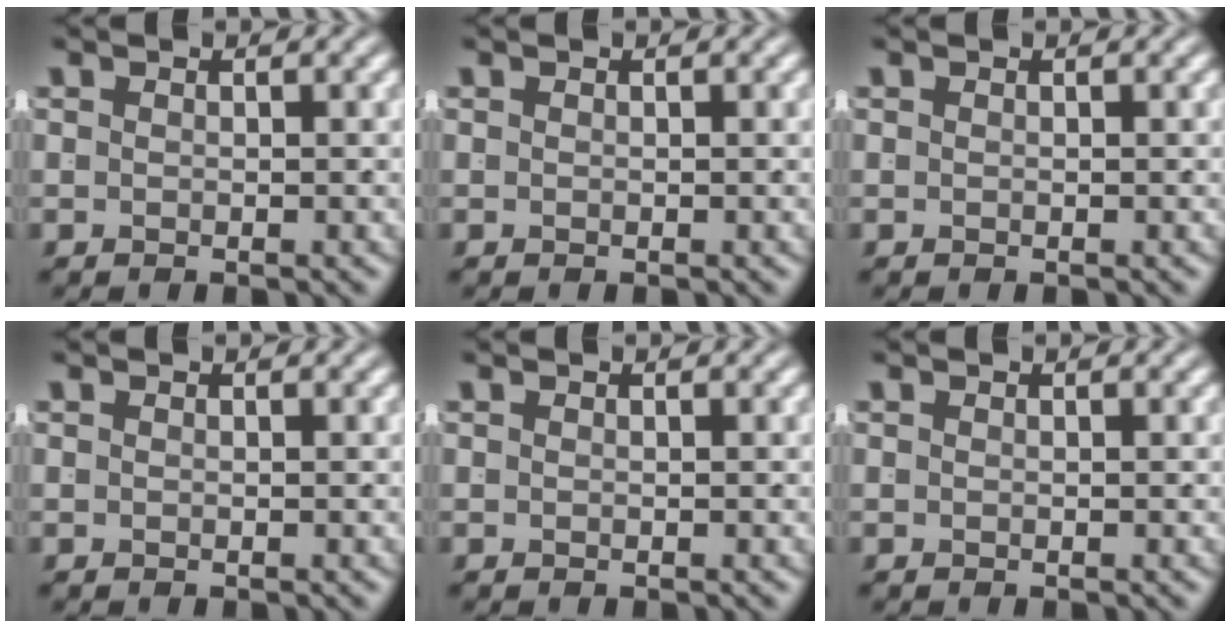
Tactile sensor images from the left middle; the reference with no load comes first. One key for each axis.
{"total": 0.0}
{"total": 0.0}
{"total": 0.0}
{"total": 0.0}
{"total": 0.0}